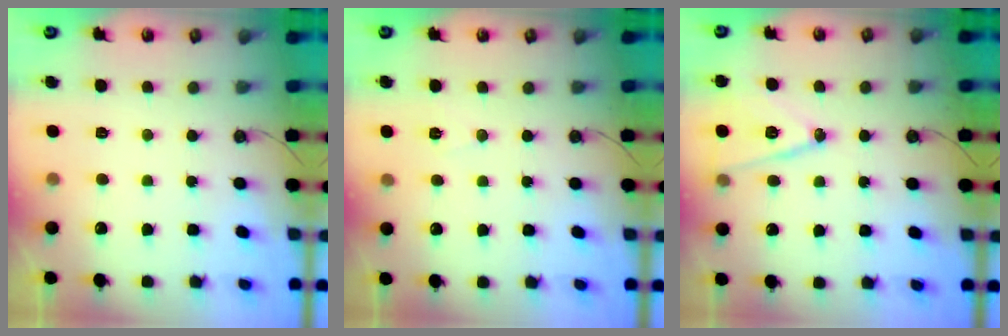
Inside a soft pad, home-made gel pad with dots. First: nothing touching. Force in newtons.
{"total": 5.7, "press": 3.7, "slide": 4.4}
{"total": 13.1, "press": 12.7, "slide": 3.2}